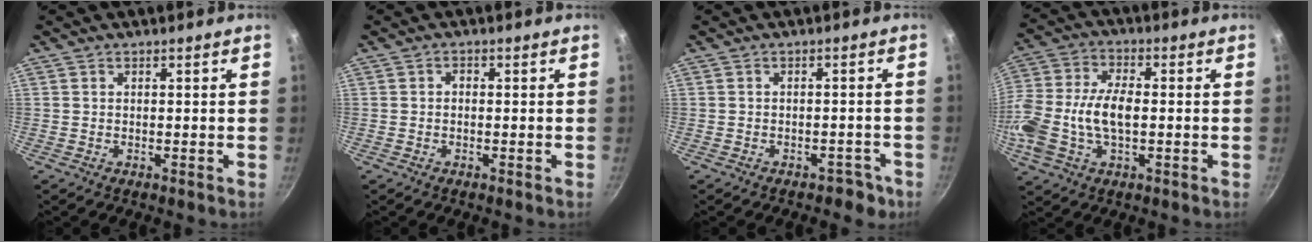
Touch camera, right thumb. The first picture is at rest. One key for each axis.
{"total": 0.8, "fx": -0.2, "fy": 0.6, "fz": 0.6, "tx": -0.003, "ty": 0.003, "tz": -0.006}
{"total": 3.6, "fx": -2.7, "fy": 2.2, "fz": 1.0, "tx": -0.002, "ty": 0.025, "tz": -0.032}
{"total": 16.9, "fx": -1.9, "fy": 9.4, "fz": 13.9, "tx": -0.328, "ty": 0.013, "tz": -0.033}